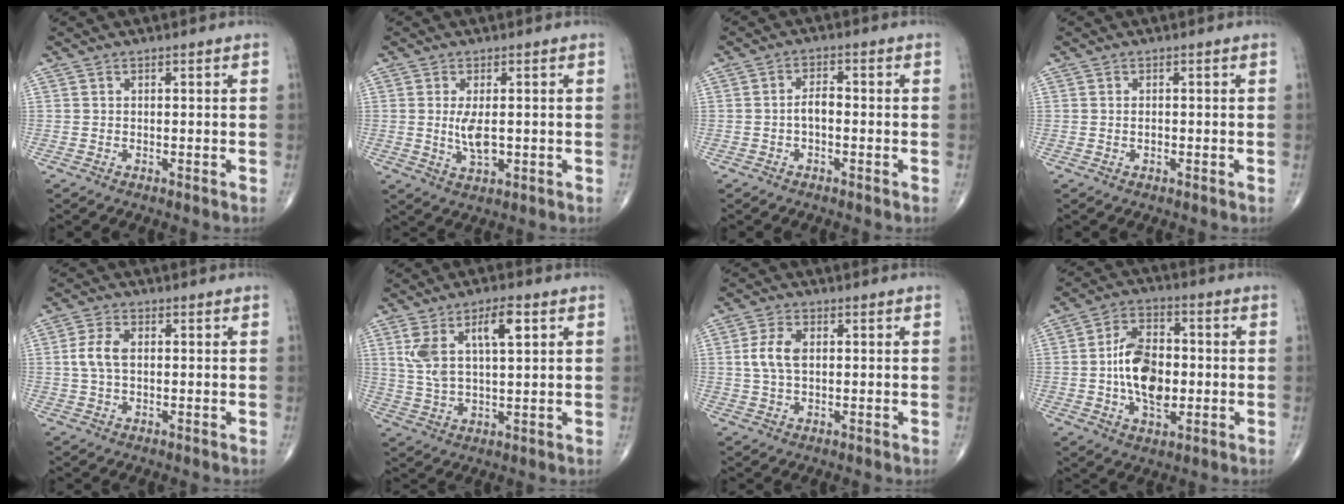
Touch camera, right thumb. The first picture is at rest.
{"total": 4.9, "force": [0.1, 2.1, 4.4], "torque": [-0.087, -0.012, 0.005]}
{"total": 2.8, "force": [-0.7, 1.4, 2.3], "torque": [-0.037, 0.014, -0.016]}
{"total": 0.8, "force": [-0.1, 0.5, 0.7], "torque": [-0.014, 0.000, 0.000]}
{"total": 4.8, "force": [0.4, 2.8, 3.9], "torque": [-0.089, 0.008, 0.004]}
{"total": 10.6, "force": [4.0, 4.2, 8.9], "torque": [-0.170, 0.001, 0.079]}
{"total": 5.4, "force": [0.7, 3.1, 4.3], "torque": [-0.095, 0.006, 0.011]}
{"total": 13.0, "force": [-0.8, 7.9, 10.4], "torque": [-0.162, 0.013, -0.016]}